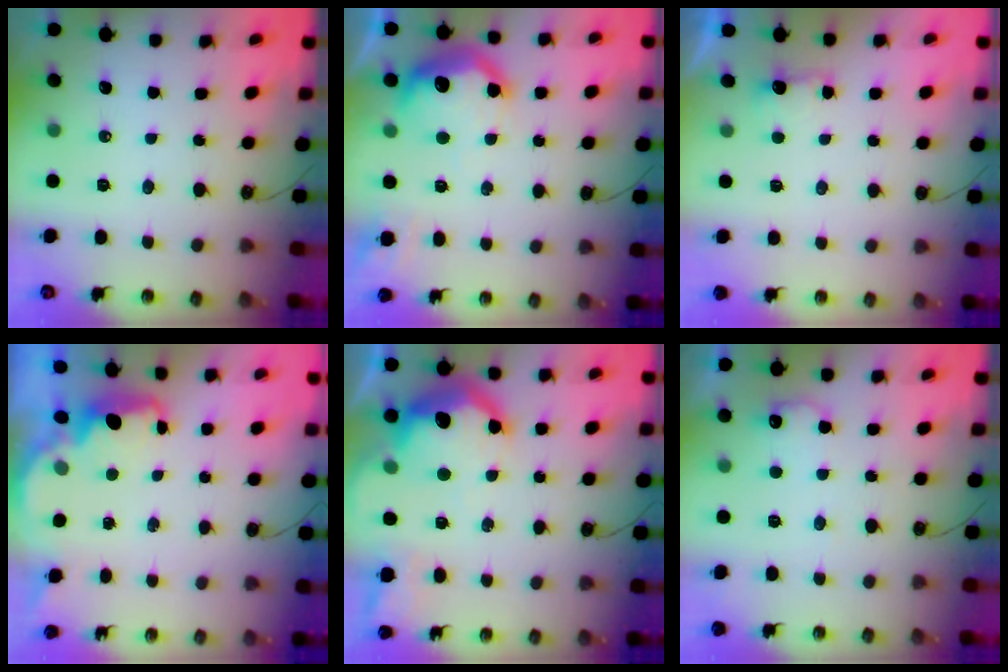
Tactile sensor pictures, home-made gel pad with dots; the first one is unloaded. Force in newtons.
{"total": 16.7, "press": 16.7, "slide": 1.1}
{"total": 2.3, "press": 2.2, "slide": 0.9}
{"total": 2.1, "press": 2.0, "slide": 0.7}
{"total": 22.7, "press": 22.7, "slide": 1.8}
{"total": 7.8, "press": 7.8, "slide": 0.6}